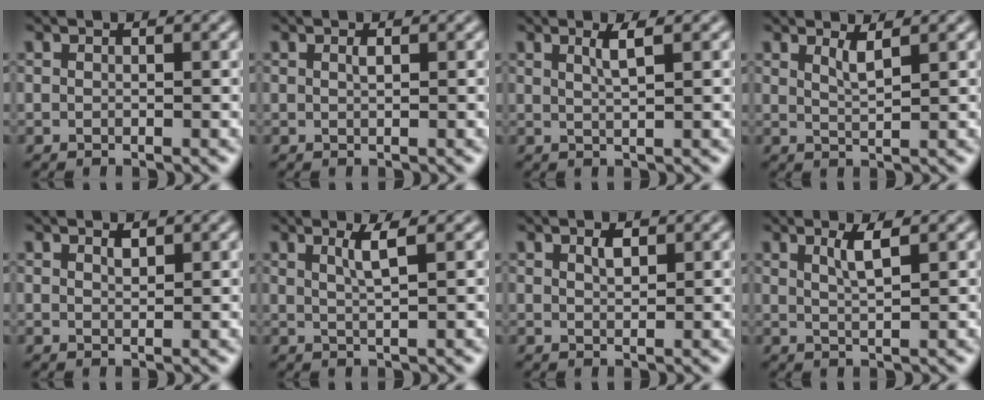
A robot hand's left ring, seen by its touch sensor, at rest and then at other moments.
{"total": 0.6, "force": [0.3, 0.1, 0.5], "torque": [-0.010, 0.002, 0.005]}
{"total": 1.9, "force": [0.9, 0.5, 1.6], "torque": [-0.025, 0.002, 0.012]}
{"total": 1.7, "force": [1.0, 0.4, 1.3], "torque": [-0.020, -0.002, 0.016]}
{"total": 0.9, "force": [0.7, 0.3, 0.5], "torque": [-0.011, -0.002, 0.013]}
{"total": 2.3, "force": [1.0, 0.5, 2.0], "torque": [-0.032, 0.001, 0.015]}
{"total": 1.2, "force": [0.7, 0.5, 0.9], "torque": [-0.018, 0.001, 0.014]}
{"total": 2.3, "force": [1.1, 0.5, 1.9], "torque": [-0.030, 0.001, 0.017]}